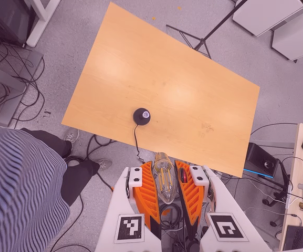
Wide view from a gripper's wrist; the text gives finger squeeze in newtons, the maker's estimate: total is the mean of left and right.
{"total": 20.9, "left": 23.3, "right": 18.4}